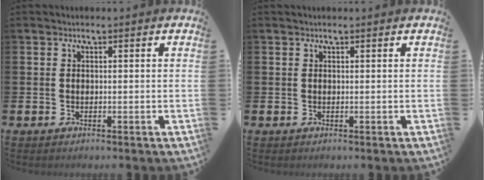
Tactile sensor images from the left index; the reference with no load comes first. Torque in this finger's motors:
{"motor_torque": [0.54, -1.58, -0.02, -0.02]}